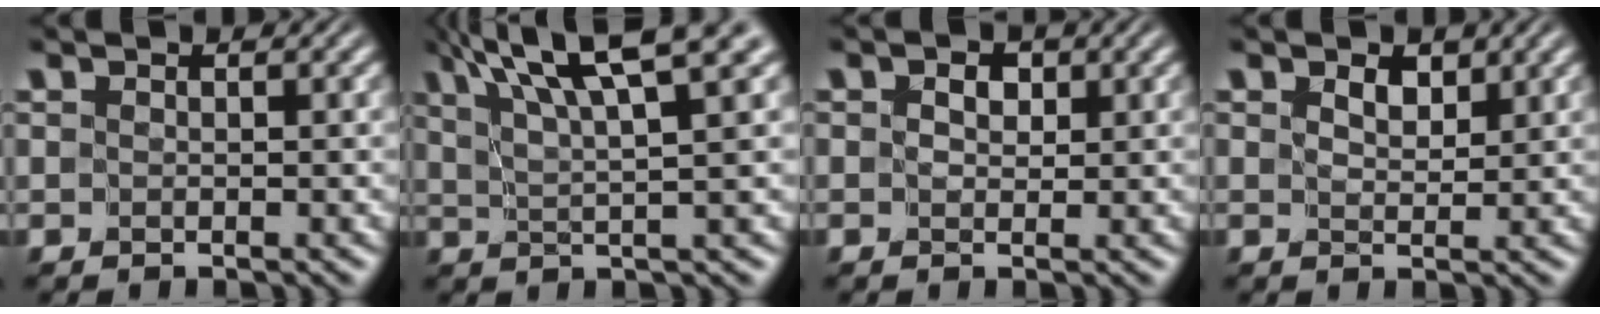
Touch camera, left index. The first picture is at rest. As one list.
[{"total": 8.6, "force": [5.5, 1.2, 6.5], "torque": [-0.096, 0.022, 0.092]}, {"total": 1.2, "force": [0.4, 0.8, 0.8], "torque": [-0.011, 0.000, 0.007]}, {"total": 1.2, "force": [1.0, 0.4, 0.6], "torque": [-0.017, -0.004, 0.022]}]